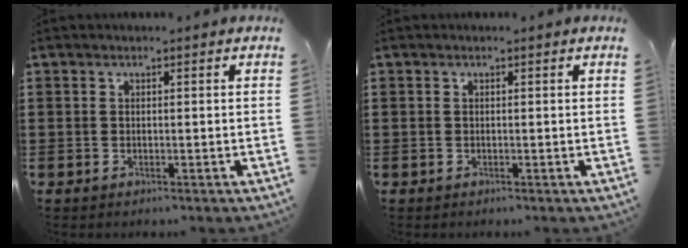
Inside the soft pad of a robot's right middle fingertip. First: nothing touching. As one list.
[{"total": 0.0}]